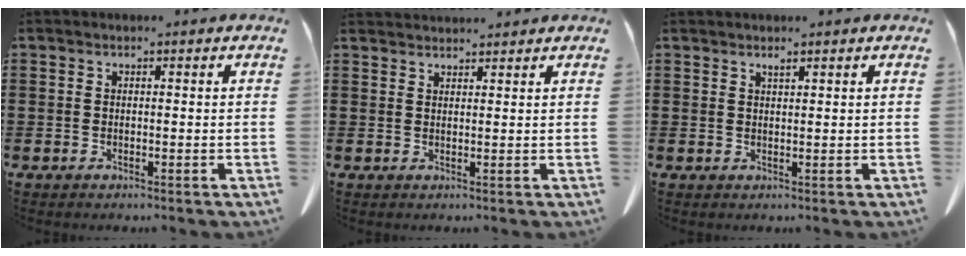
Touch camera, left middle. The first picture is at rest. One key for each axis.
{"total": 1.7, "fx": 1.7, "fy": 0.1, "fz": 0.0, "tx": -0.004, "ty": 0.002, "tz": 0.033}
{"total": 1.0, "fx": 0.8, "fy": 0.1, "fz": 0.6, "tx": -0.013, "ty": -0.001, "tz": 0.015}